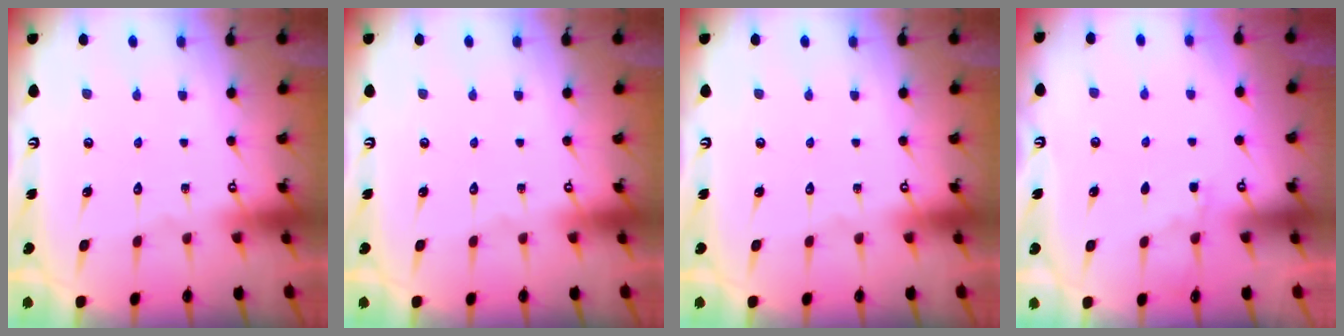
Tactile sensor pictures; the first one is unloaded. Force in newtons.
{"total": 0.0}
{"total": 0.0}
{"total": 2.7, "press": 2.6, "slide": 0.4}